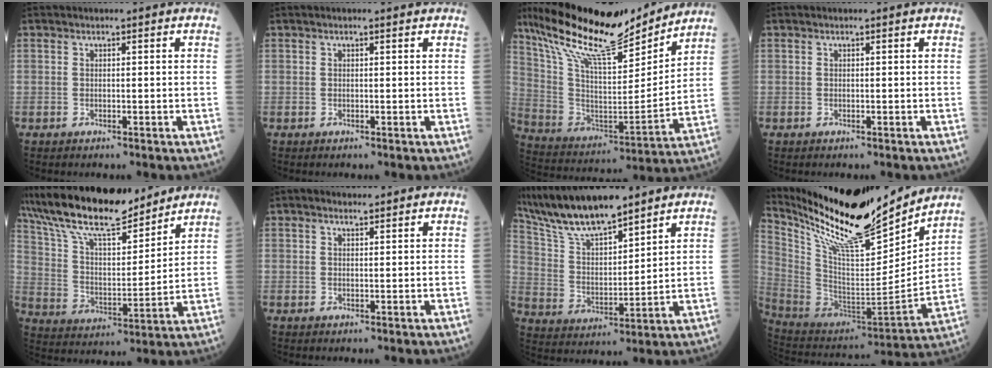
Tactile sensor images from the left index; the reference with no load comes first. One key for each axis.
{"total": 1.0, "fx": 0.8, "fy": 0.3, "fz": 0.6, "tx": -0.016, "ty": 0.009, "tz": 0.012}
{"total": 22.7, "fx": 19.1, "fy": 3.7, "fz": 11.6, "tx": -0.221, "ty": -0.005, "tz": 0.331}
{"total": 0.0}
{"total": 17.9, "fx": 15.5, "fy": 3.5, "fz": 8.2, "tx": -0.161, "ty": 0.014, "tz": 0.282}
{"total": 2.2, "fx": 1.8, "fy": 0.9, "fz": 1.0, "tx": -0.025, "ty": 0.010, "tz": 0.030}
{"total": 14.5, "fx": 12.5, "fy": 2.7, "fz": 6.8, "tx": -0.141, "ty": 0.007, "tz": 0.240}
{"total": 24.3, "fx": 21.7, "fy": 2.5, "fz": 10.8, "tx": -0.205, "ty": -0.045, "tz": 0.366}